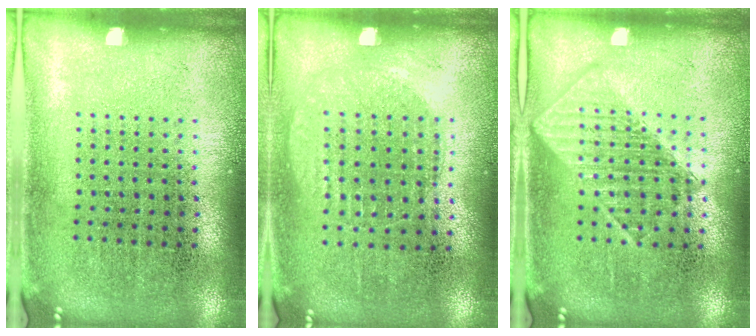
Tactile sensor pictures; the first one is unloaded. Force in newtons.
{"total": 1.0, "press": 0.9, "slide": 0.4}
{"total": 1.2, "press": 1.2, "slide": 0.2}